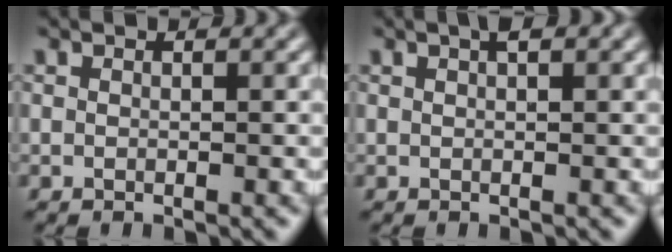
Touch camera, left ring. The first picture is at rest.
{"total": 1.6, "force": [0.8, 0.5, 1.3], "torque": [-0.014, 0.008, 0.012]}